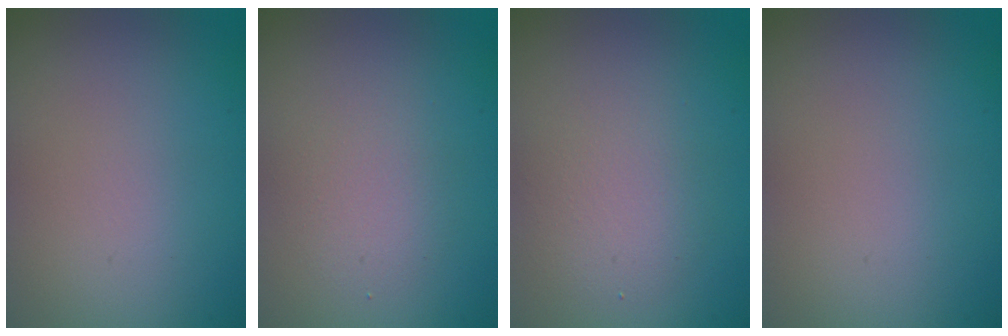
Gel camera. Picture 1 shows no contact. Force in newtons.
{"total": 2.2, "press": 2.2, "slide": 0.2}
{"total": 2.8, "press": 2.8, "slide": 0.2}
{"total": 0.0}